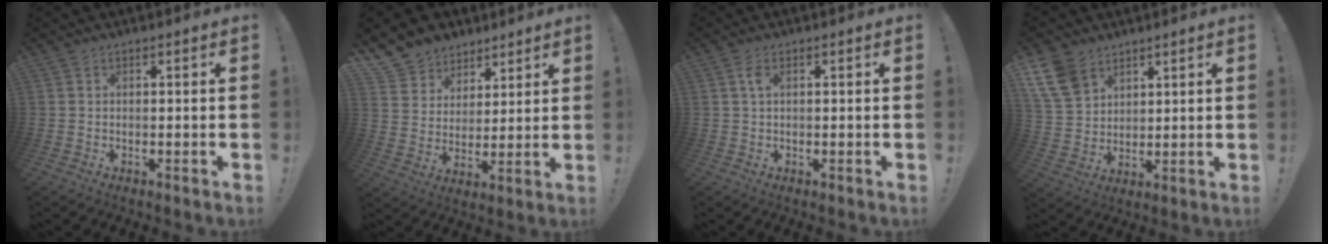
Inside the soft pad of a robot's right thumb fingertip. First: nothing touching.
{"total": 10.1, "force": [6.8, 7.3, 1.4], "torque": [-0.026, -0.053, 0.137]}
{"total": 2.3, "force": [0.7, 0.9, 2.0], "torque": [-0.037, 0.002, 0.009]}
{"total": 11.4, "force": [7.1, 7.6, 4.7], "torque": [-0.090, -0.036, 0.143]}